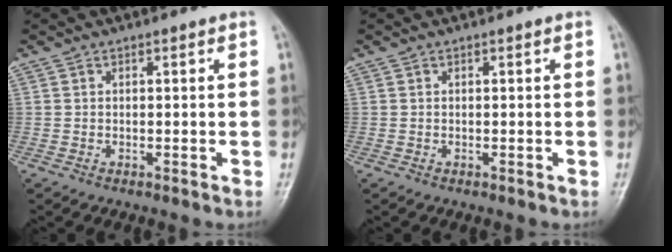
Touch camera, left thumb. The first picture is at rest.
{"total": 0.0}